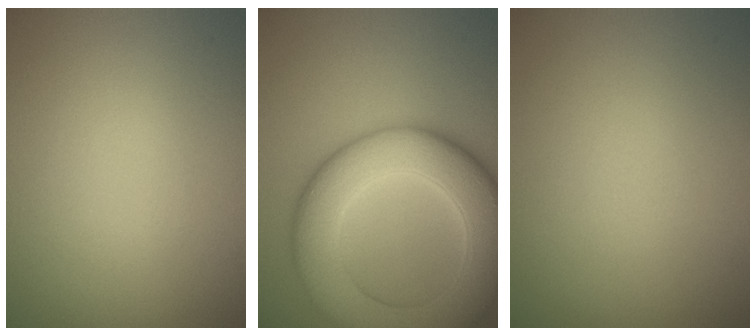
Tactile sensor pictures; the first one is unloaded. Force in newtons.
{"total": 11.1, "press": 11.1, "slide": 0.5}
{"total": 0.0}